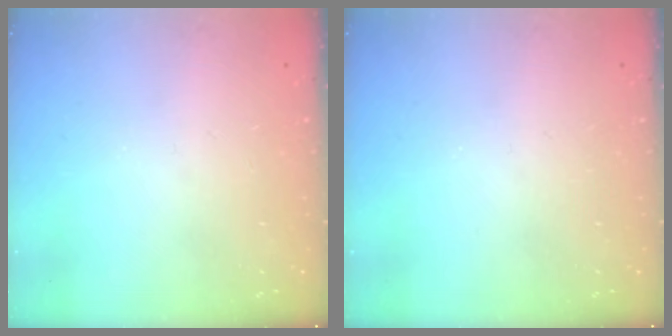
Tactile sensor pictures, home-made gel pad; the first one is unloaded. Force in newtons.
{"total": 0.0}